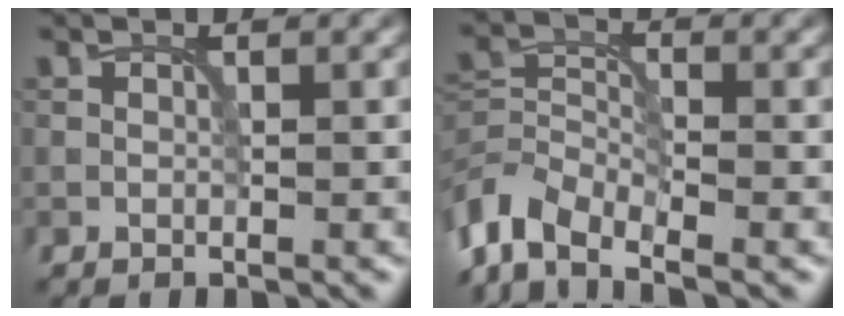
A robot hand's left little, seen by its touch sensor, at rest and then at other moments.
{"total": 5.7, "force": [-4.2, 2.3, 3.0], "torque": [-0.057, -0.003, -0.096]}